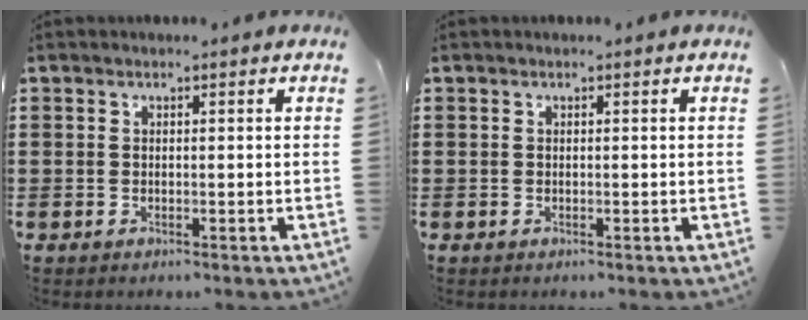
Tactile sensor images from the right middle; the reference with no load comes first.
{"total": 0.0}